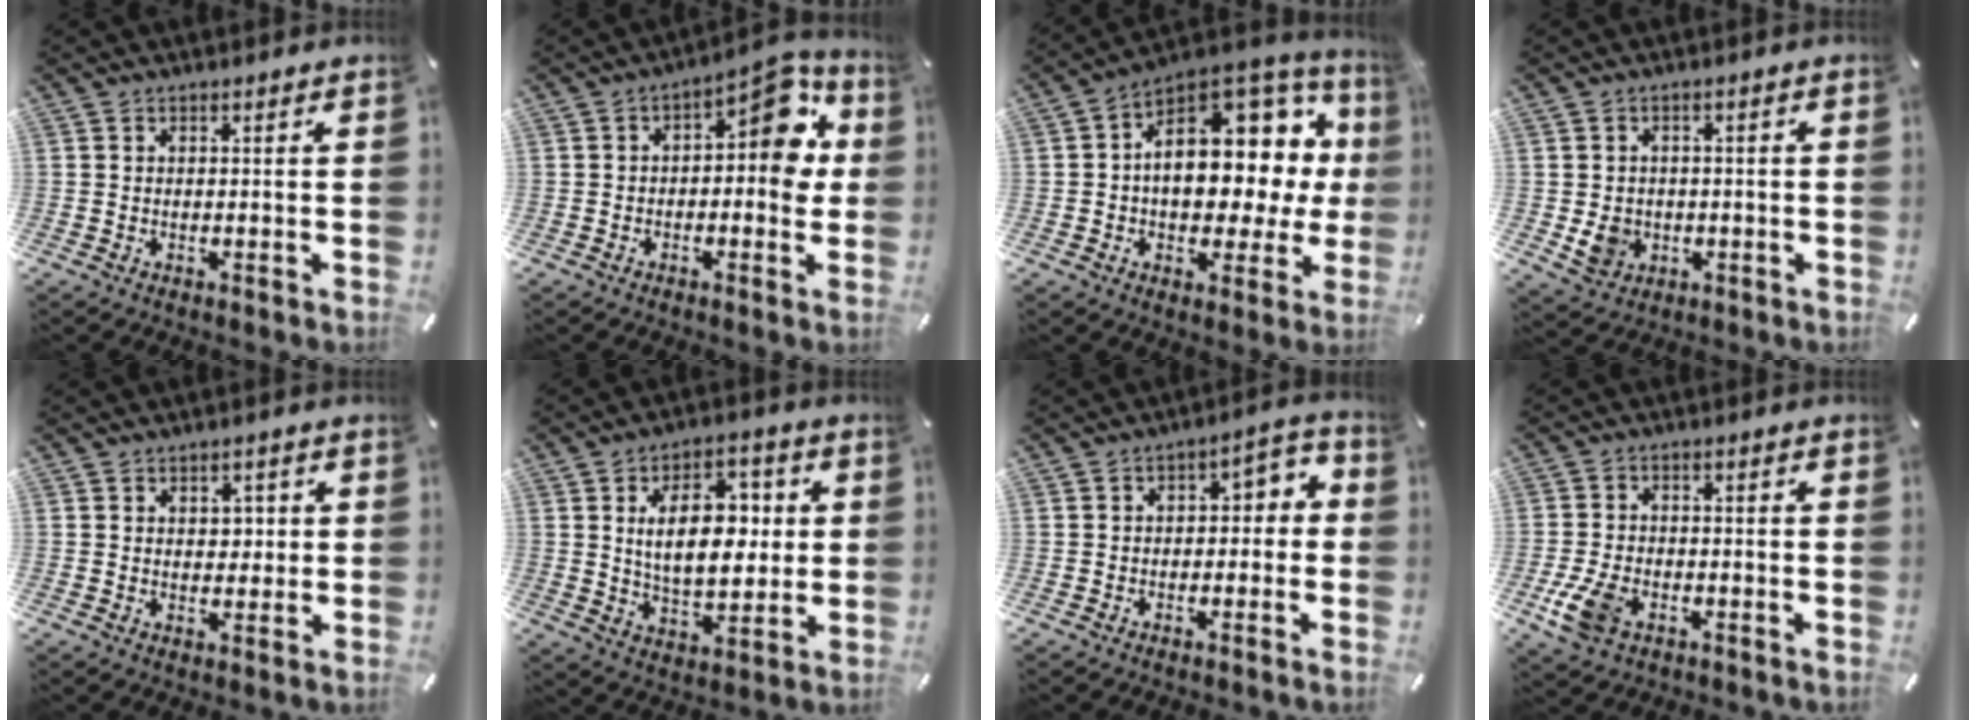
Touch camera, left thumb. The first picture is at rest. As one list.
[{"total": 9.7, "force": [2.2, 4.9, 8.0], "torque": [-0.082, -0.027, 0.025]}, {"total": 16.2, "force": [3.0, 10.9, 11.6], "torque": [-0.144, -0.046, 0.054]}, {"total": 5.9, "force": [-0.8, 5.4, 2.3], "torque": [-0.047, 0.002, -0.016]}, {"total": 3.0, "force": [0.6, 2.5, 1.6], "torque": [-0.010, -0.004, 0.003]}, {"total": 14.8, "force": [2.6, 9.2, 11.3], "torque": [-0.168, 0.005, 0.041]}, {"total": 4.2, "force": [-1.3, 2.8, 2.8], "torque": [-0.039, 0.010, -0.035]}, {"total": 7.6, "force": [-3.2, 5.0, 4.8], "torque": [-0.111, 0.009, -0.059]}]